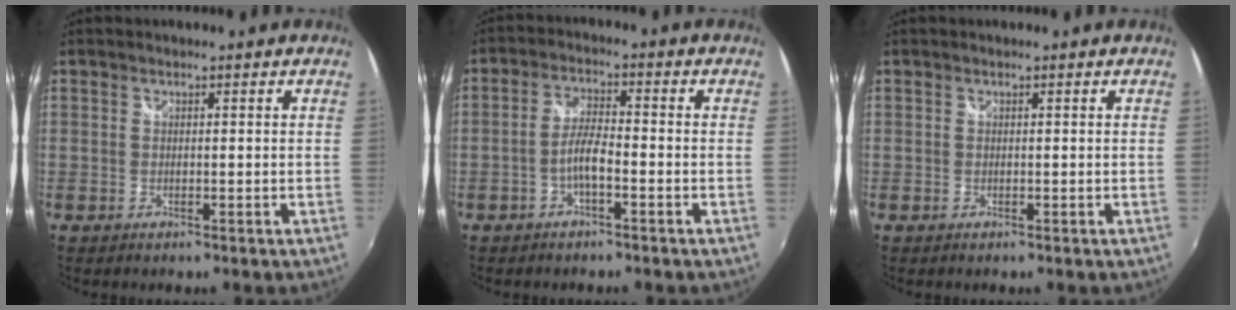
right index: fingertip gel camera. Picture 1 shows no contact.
{"total": 4.4, "force": [-2.0, 0.8, 3.9], "torque": [-0.079, 0.008, -0.039]}
{"total": 0.0}